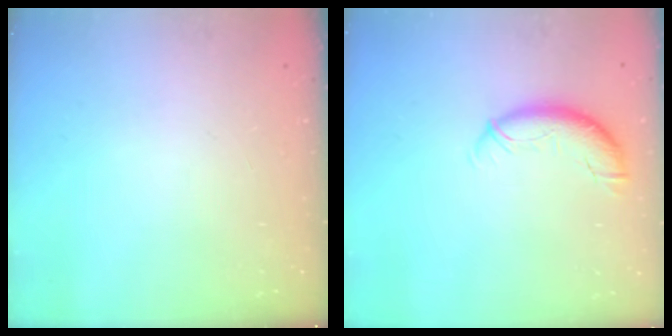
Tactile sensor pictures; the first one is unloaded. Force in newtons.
{"total": 9.8, "press": 9.5, "slide": 2.3}